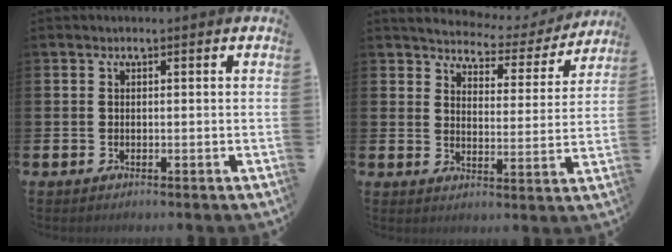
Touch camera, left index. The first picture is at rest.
{"total": 4.2, "force": [4.0, 1.2, 0.5], "torque": [-0.027, -0.038, 0.060]}